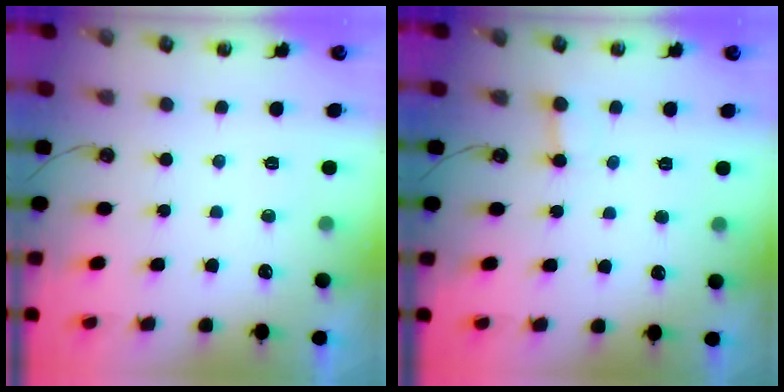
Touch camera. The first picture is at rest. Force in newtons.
{"total": 2.4, "press": 2.4, "slide": 0.1}